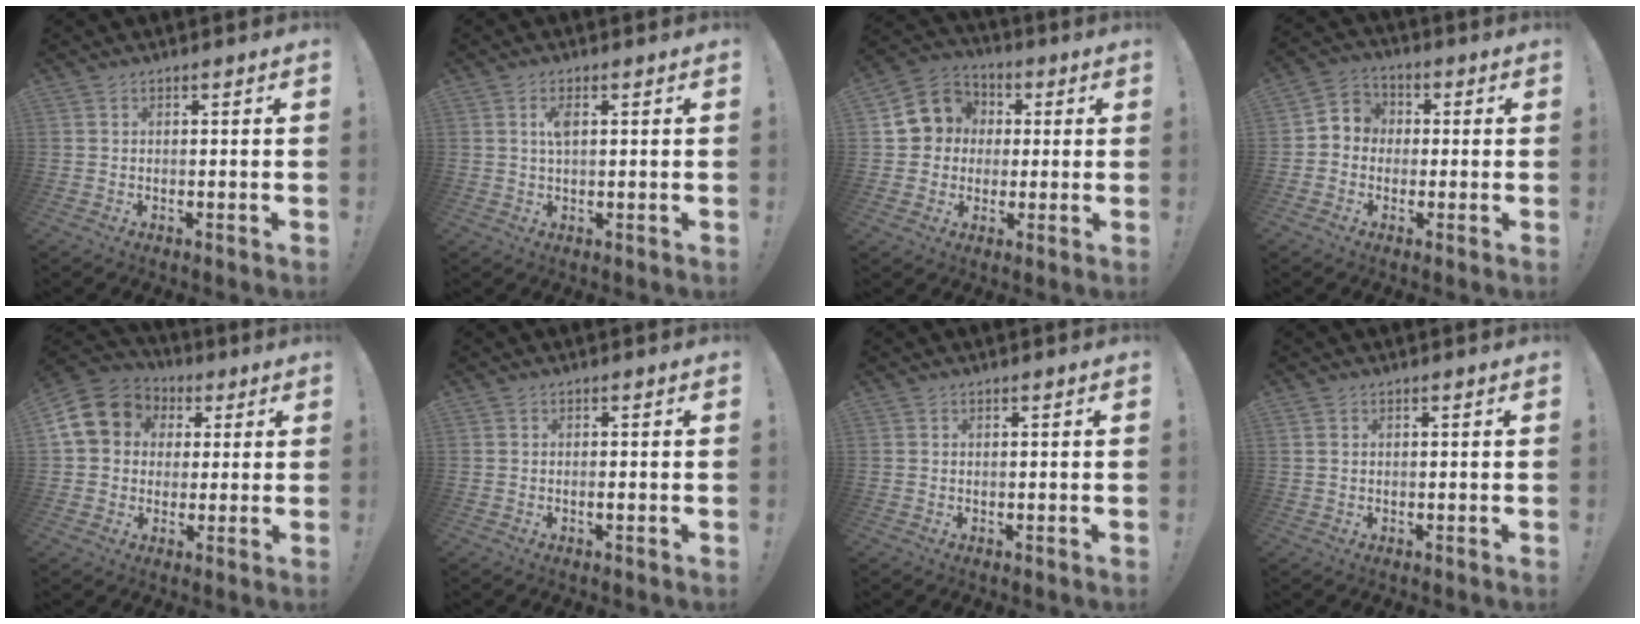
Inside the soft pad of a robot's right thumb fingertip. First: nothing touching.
{"total": 3.5, "force": [0.9, 1.2, 3.1], "torque": [-0.055, 0.001, 0.010]}
{"total": 11.0, "force": [1.7, 10.2, 3.7], "torque": [-0.045, 0.004, 0.041]}
{"total": 6.0, "force": [-1.7, 5.5, 1.6], "torque": [-0.023, 0.022, -0.025]}
{"total": 13.7, "force": [3.5, 11.6, 6.4], "torque": [-0.103, -0.008, 0.071]}
{"total": 1.0, "force": [-0.4, 0.0, 0.9], "torque": [-0.012, -0.003, -0.009]}
{"total": 0.0}
{"total": 0.8, "force": [0.4, 0.7, 0.3], "torque": [-0.013, 0.005, 0.008]}